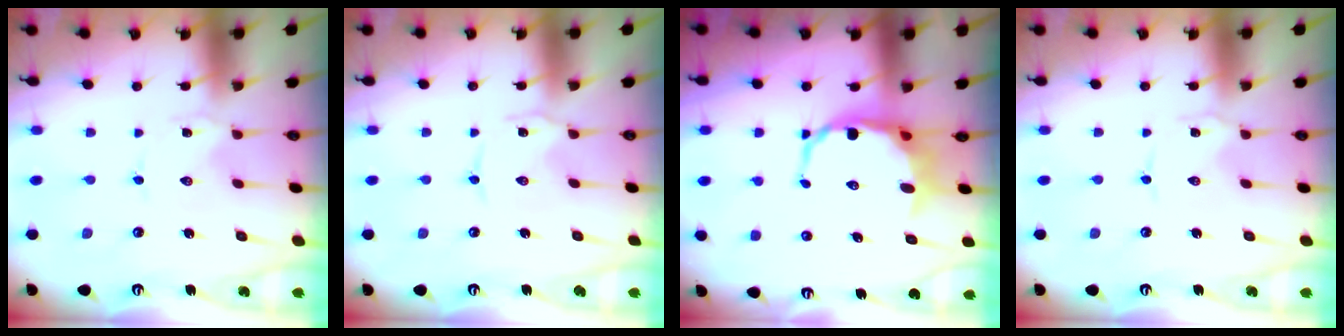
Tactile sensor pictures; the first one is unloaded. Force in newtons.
{"total": 0.6, "press": 0.6, "slide": 0.2}
{"total": 9.7, "press": 9.3, "slide": 2.8}
{"total": 0.0}